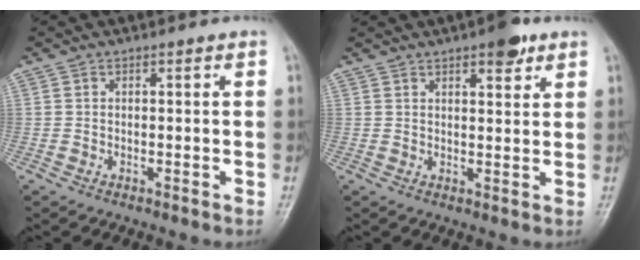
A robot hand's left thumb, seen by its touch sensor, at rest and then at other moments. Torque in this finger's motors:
{"motor_torque": [0.79, 0.37, 0.59, -0.50, -0.04]}